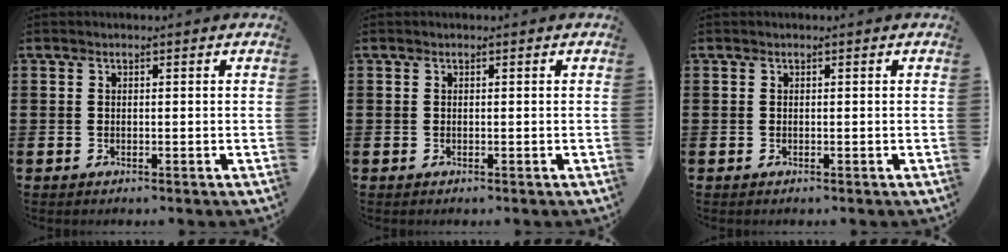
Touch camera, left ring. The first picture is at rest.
{"total": 0.0}
{"total": 0.0}